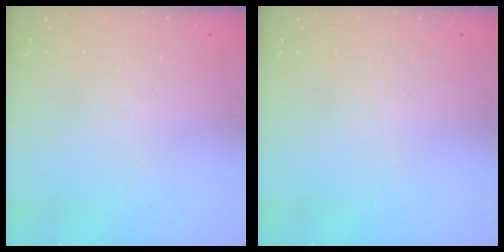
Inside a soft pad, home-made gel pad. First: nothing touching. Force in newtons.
{"total": 0.0}